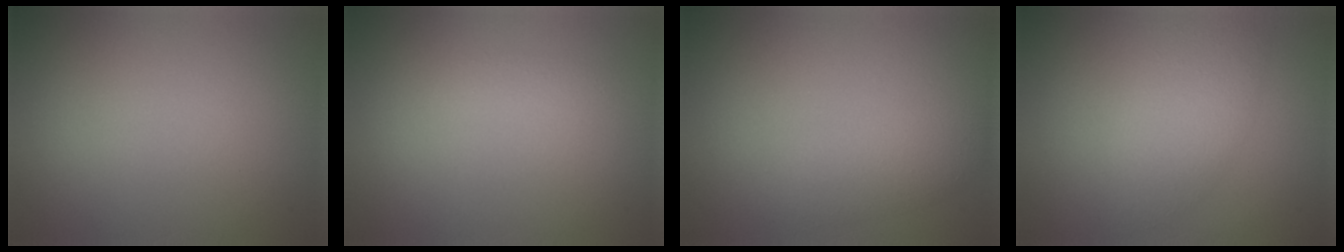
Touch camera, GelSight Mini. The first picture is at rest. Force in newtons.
{"total": 0.7, "press": 0.7, "slide": 0.0}
{"total": 2.4, "press": 2.4, "slide": 0.1}
{"total": 3.8, "press": 3.8, "slide": 0.1}